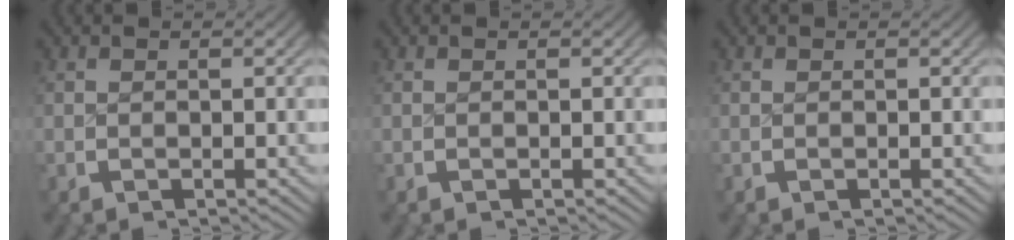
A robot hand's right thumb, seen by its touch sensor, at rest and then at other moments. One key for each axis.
{"total": 0.0}
{"total": 0.0}